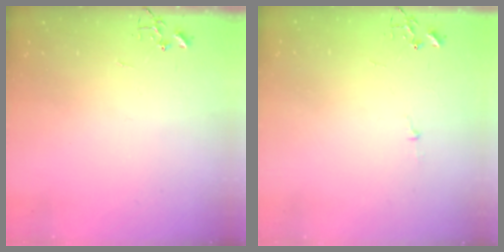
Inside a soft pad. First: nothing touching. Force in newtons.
{"total": 2.7, "press": 2.7, "slide": 0.3}